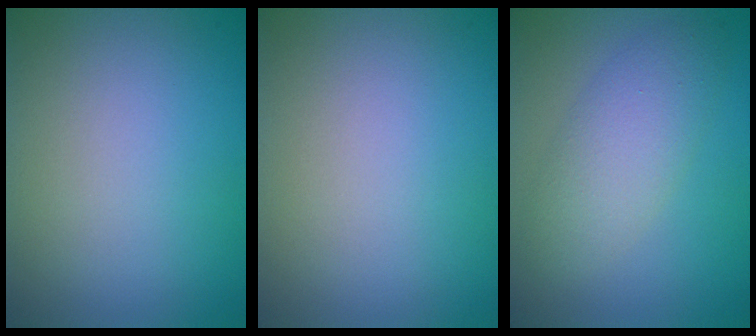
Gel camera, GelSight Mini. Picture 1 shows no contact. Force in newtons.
{"total": 0.0}
{"total": 4.3, "press": 4.3, "slide": 0.0}